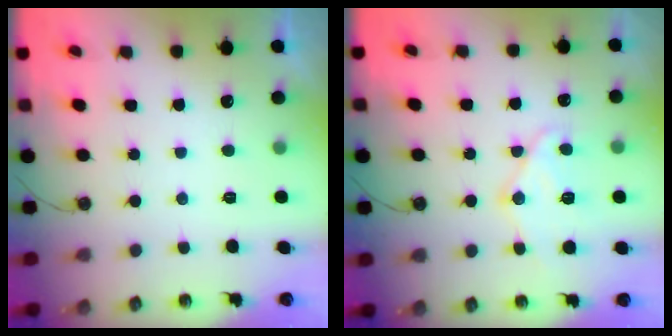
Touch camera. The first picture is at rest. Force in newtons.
{"total": 12.0, "press": 11.9, "slide": 1.3}